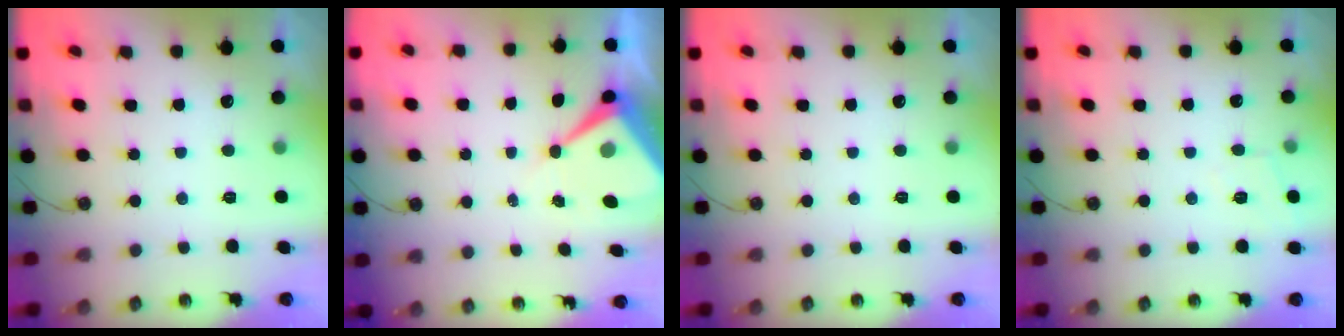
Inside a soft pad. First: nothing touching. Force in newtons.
{"total": 9.5, "press": 9.5, "slide": 1.0}
{"total": 0.0}
{"total": 4.9, "press": 4.8, "slide": 0.8}